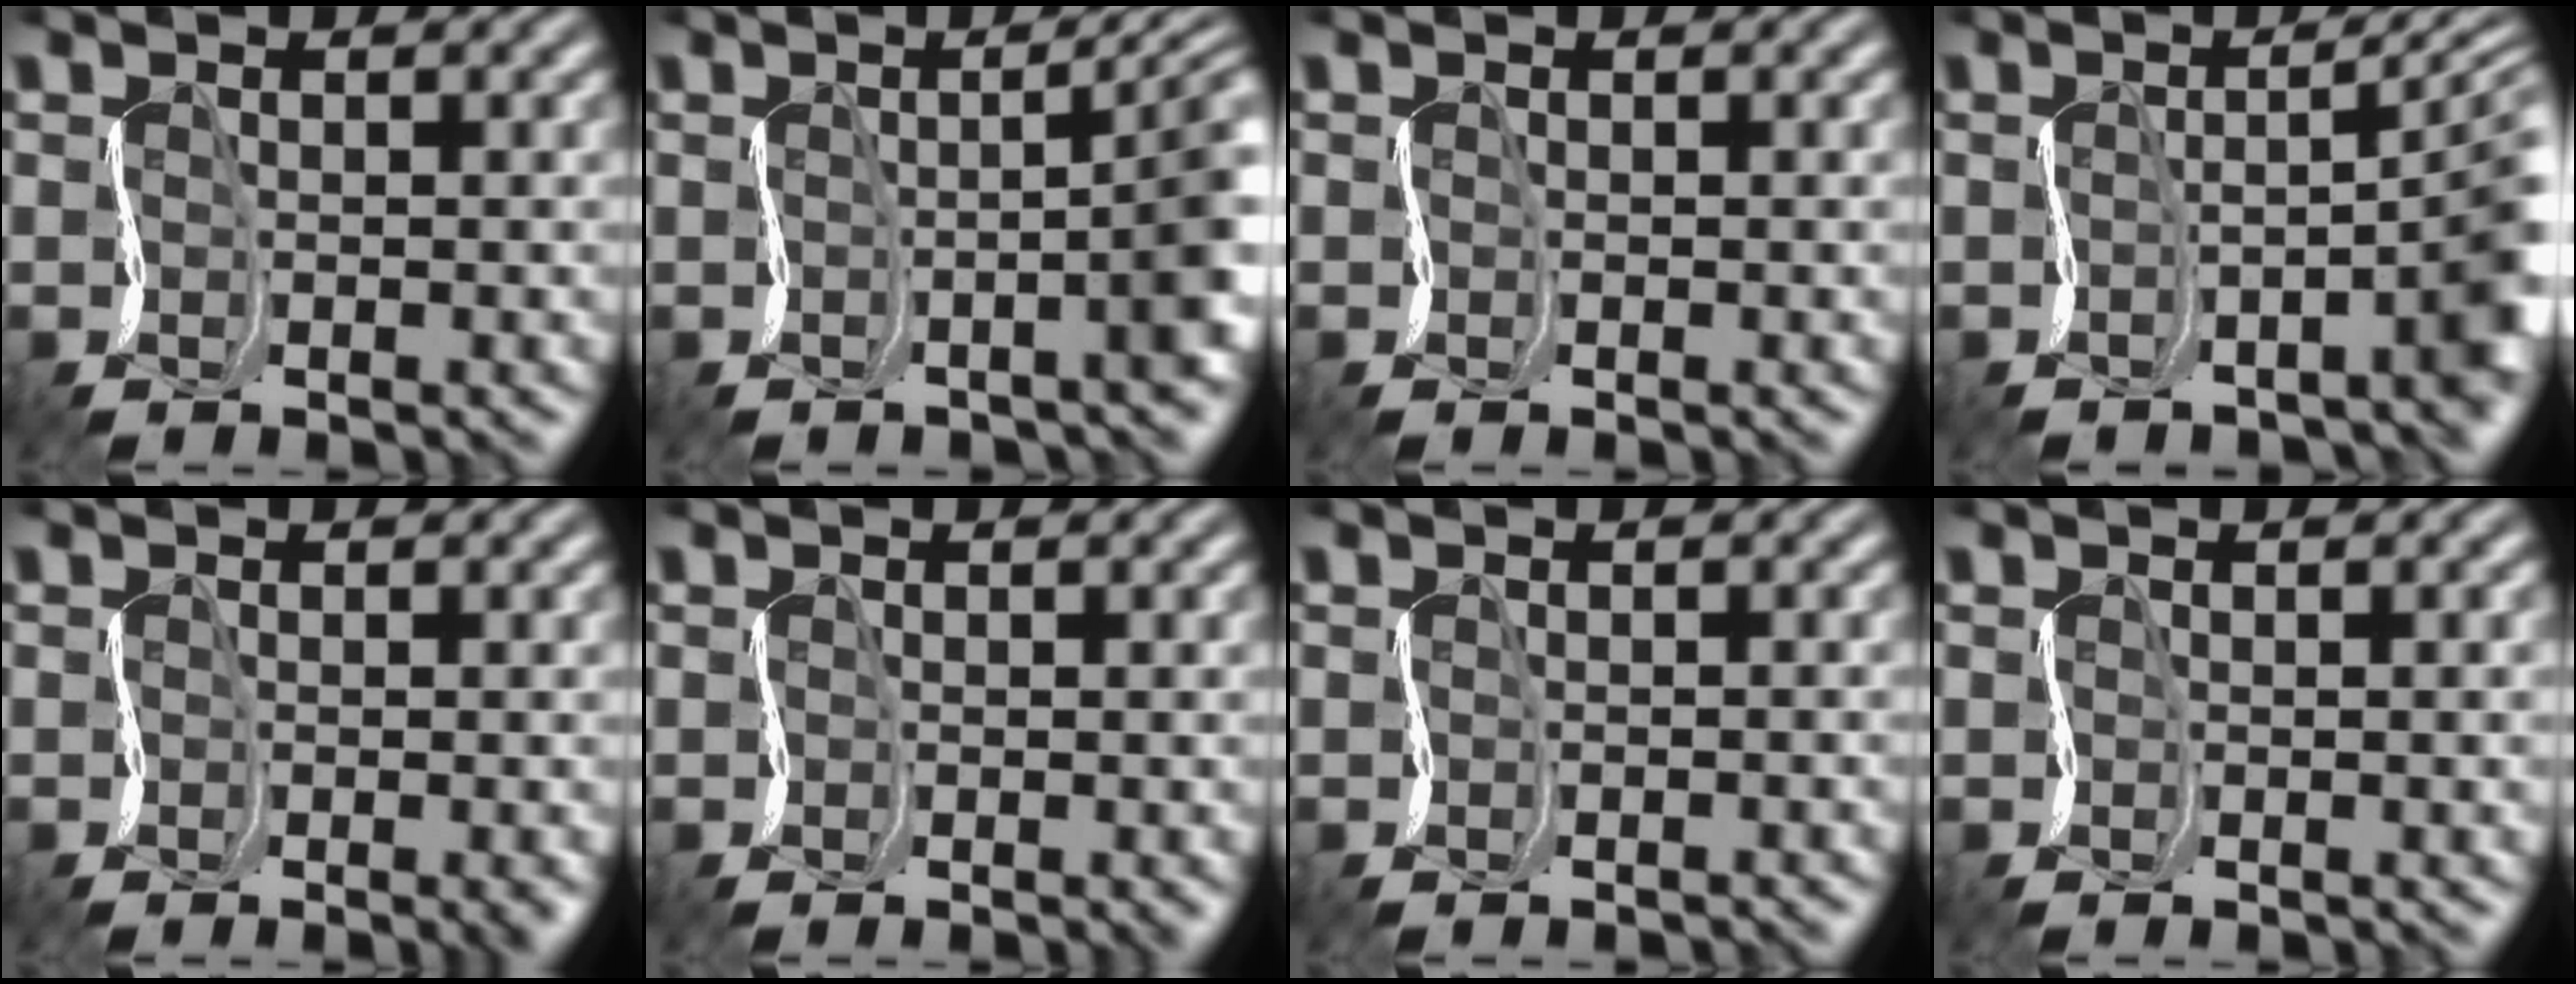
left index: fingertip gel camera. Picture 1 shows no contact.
{"total": 5.6, "force": [-0.8, 1.2, 5.4], "torque": [-0.053, 0.003, -0.010]}
{"total": 0.0}
{"total": 6.1, "force": [-1.6, 1.0, 5.8], "torque": [-0.065, 0.009, -0.022]}
{"total": 3.0, "force": [-1.0, 1.1, 2.6], "torque": [-0.027, -0.005, -0.004]}
{"total": 1.1, "force": [-0.4, 0.3, 0.9], "torque": [-0.013, -0.003, 0.000]}
{"total": 0.8, "force": [-0.8, -0.1, 0.0], "torque": [0.002, 0.007, -0.006]}
{"total": 2.0, "force": [0.2, 1.0, 1.8], "torque": [-0.011, 0.002, -0.001]}